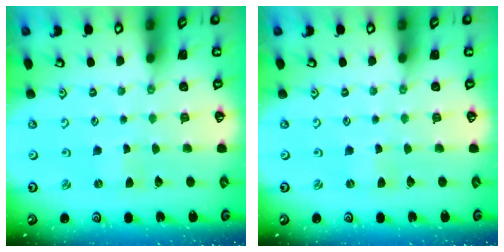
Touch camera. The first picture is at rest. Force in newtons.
{"total": 0.0}